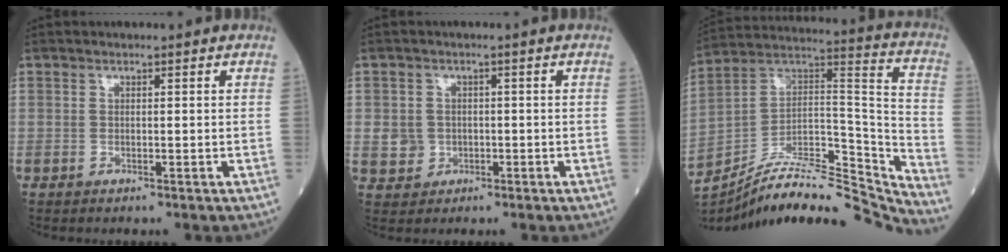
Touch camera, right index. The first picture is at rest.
{"total": 3.6, "force": [-0.5, 3.5, 0.7], "torque": [-0.002, 0.007, -0.002]}
{"total": 26.0, "force": [-24.2, 2.4, 9.3], "torque": [-0.139, 0.026, -0.381]}